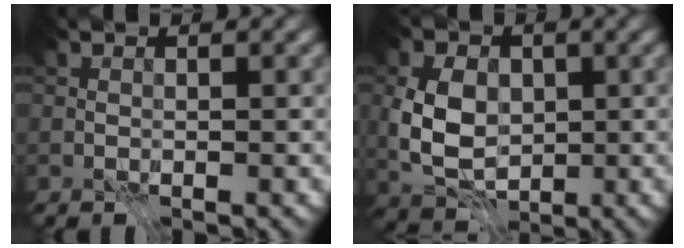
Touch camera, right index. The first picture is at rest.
{"total": 6.2, "force": [-0.3, 4.5, 4.3], "torque": [-0.094, -0.001, -0.016]}